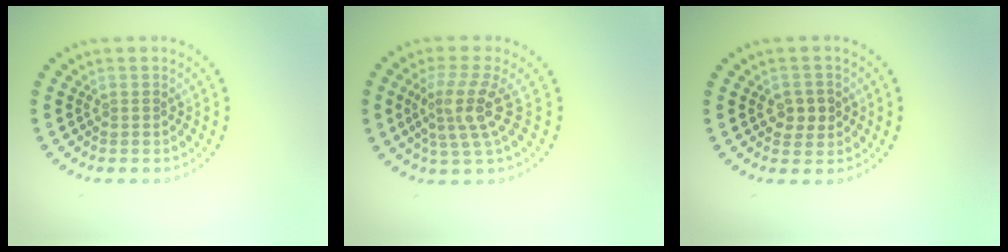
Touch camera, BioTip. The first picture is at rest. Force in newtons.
{"total": 4.0, "press": 2.9, "slide": 2.8}
{"total": 2.2, "press": 2.2, "slide": 0.3}